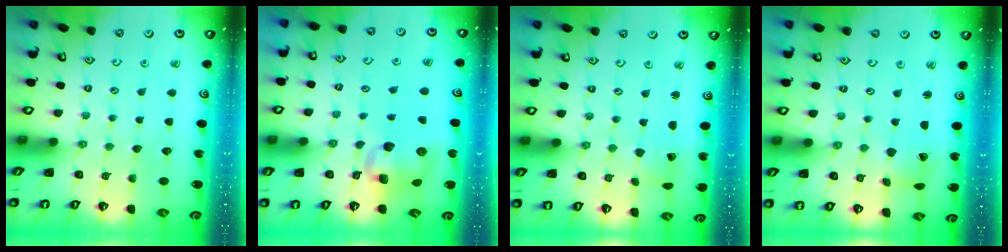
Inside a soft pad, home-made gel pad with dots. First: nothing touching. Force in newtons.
{"total": 9.2, "press": 9.0, "slide": 2.0}
{"total": 2.0, "press": 2.0, "slide": 0.3}
{"total": 3.2, "press": 3.2, "slide": 0.4}